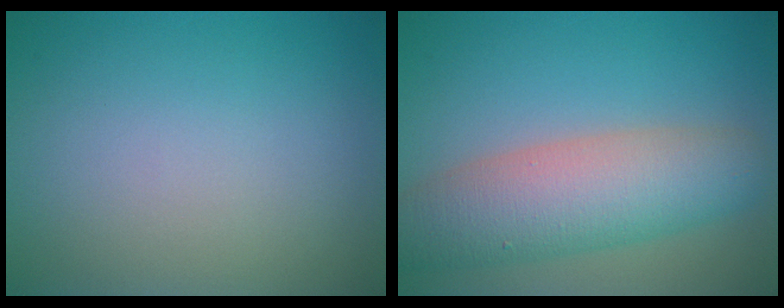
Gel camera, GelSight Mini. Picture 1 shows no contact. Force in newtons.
{"total": 7.5, "press": 7.5, "slide": 0.4}